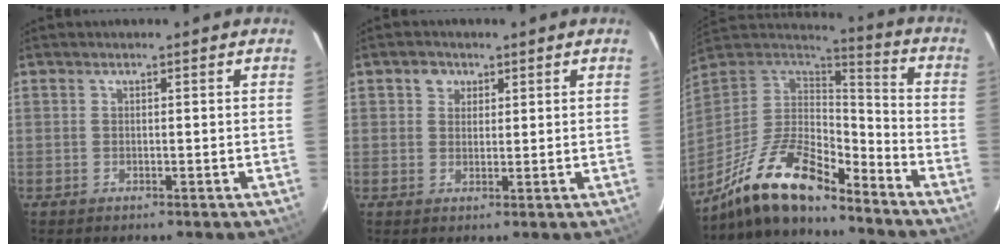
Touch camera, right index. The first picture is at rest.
{"total": 2.7, "force": [1.2, 2.3, 0.4], "torque": [-0.001, 0.010, 0.019]}
{"total": 19.0, "force": [-14.7, 5.7, 10.7], "torque": [-0.228, -0.018, -0.273]}